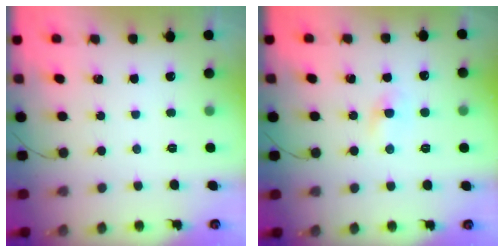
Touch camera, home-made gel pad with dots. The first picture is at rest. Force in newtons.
{"total": 1.2, "press": 1.0, "slide": 0.7}